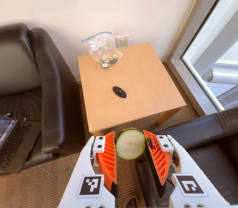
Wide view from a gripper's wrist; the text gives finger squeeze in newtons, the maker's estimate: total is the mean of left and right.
{"total": 10.3, "left": 10.5, "right": 10.2}